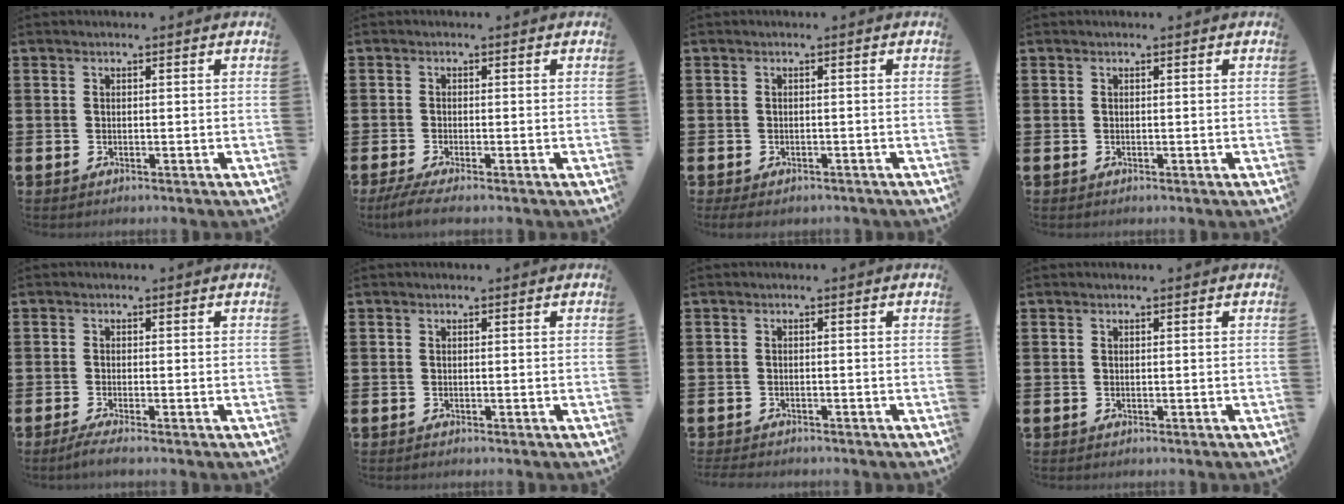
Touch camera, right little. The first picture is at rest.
{"total": 1.8, "force": [-1.3, 0.0, 1.4], "torque": [-0.022, -0.002, -0.022]}
{"total": 0.6, "force": [-0.5, 0.2, 0.3], "torque": [-0.008, -0.001, -0.010]}
{"total": 0.0}
{"total": 1.4, "force": [-0.9, 0.0, 1.1], "torque": [-0.016, -0.003, -0.016]}
{"total": 0.0}
{"total": 0.8, "force": [-0.8, 0.1, 0.0], "torque": [-0.002, -0.001, -0.017]}
{"total": 0.0}